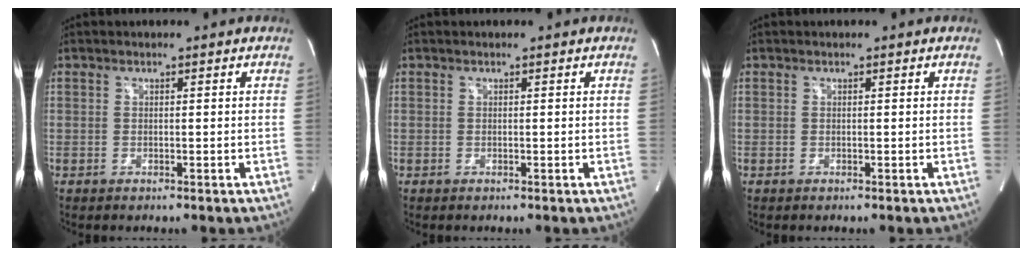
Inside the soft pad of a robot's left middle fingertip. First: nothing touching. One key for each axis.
{"total": 0.0}
{"total": 0.0}